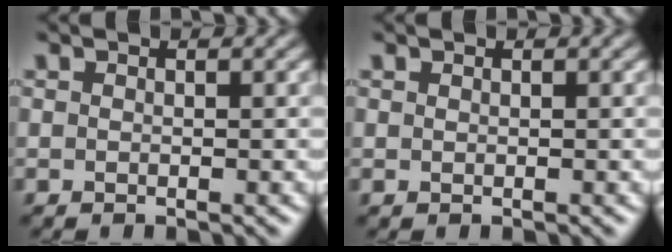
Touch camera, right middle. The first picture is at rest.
{"total": 0.0}